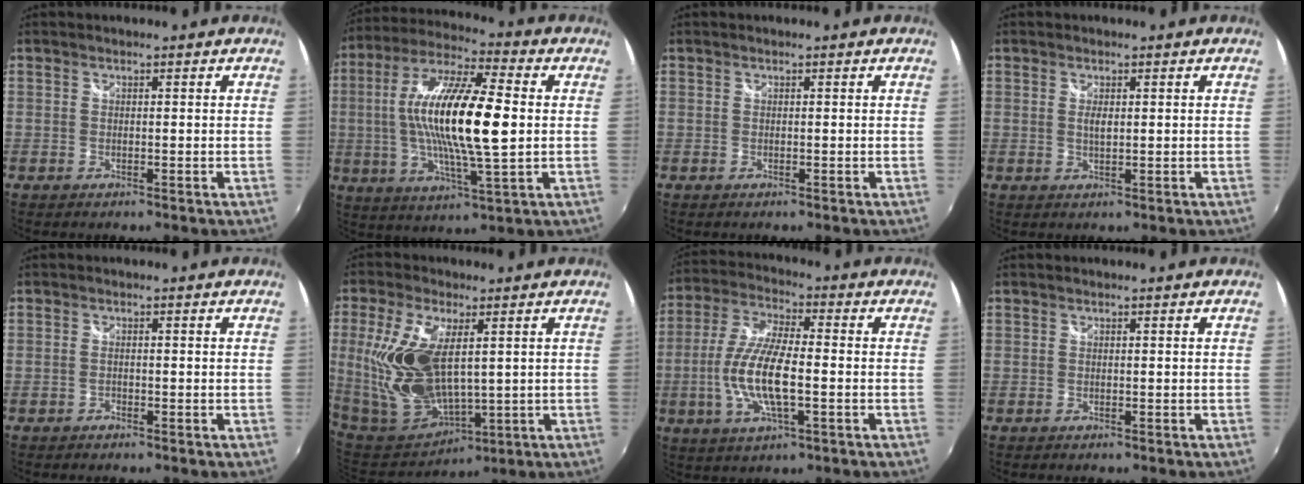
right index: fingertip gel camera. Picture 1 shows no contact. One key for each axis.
{"total": 19.5, "fx": 0.7, "fy": 3.9, "fz": 19.1, "tx": -0.357, "ty": 0.004, "tz": 0.004}
{"total": 0.0}
{"total": 1.7, "fx": 0.3, "fy": 0.7, "fz": 1.4, "tx": -0.026, "ty": -0.002, "tz": 0.005}
{"total": 0.8, "fx": -0.5, "fy": 0.5, "fz": 0.4, "tx": -0.008, "ty": 0.000, "tz": -0.010}
{"total": 17.6, "fx": 3.2, "fy": 8.8, "fz": 14.9, "tx": -0.308, "ty": -0.009, "tz": 0.083}
{"total": 12.9, "fx": -2.4, "fy": 4.0, "fz": 12.0, "tx": -0.250, "ty": -0.004, "tz": -0.048}
{"total": 0.0}